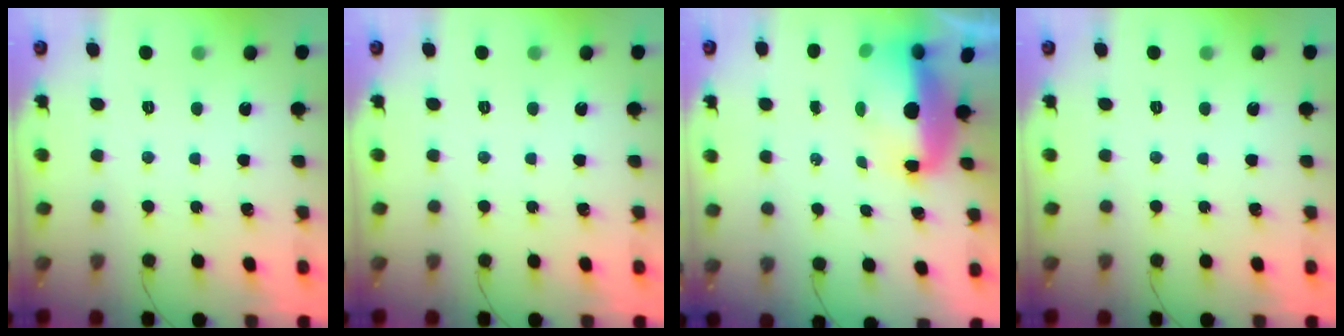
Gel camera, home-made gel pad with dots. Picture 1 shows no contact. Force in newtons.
{"total": 0.0}
{"total": 7.0, "press": 6.9, "slide": 0.8}
{"total": 0.0}